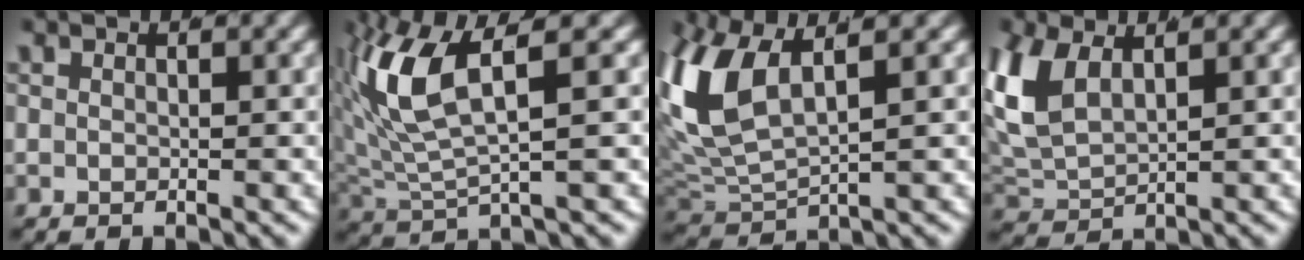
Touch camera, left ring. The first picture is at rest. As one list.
[{"total": 6.5, "force": [1.7, 2.6, 5.7], "torque": [-0.132, -0.011, 0.041]}, {"total": 6.8, "force": [1.7, 4.2, 5.1], "torque": [-0.146, -0.004, 0.042]}, {"total": 5.8, "force": [1.9, 3.9, 3.8], "torque": [-0.128, -0.012, 0.049]}]